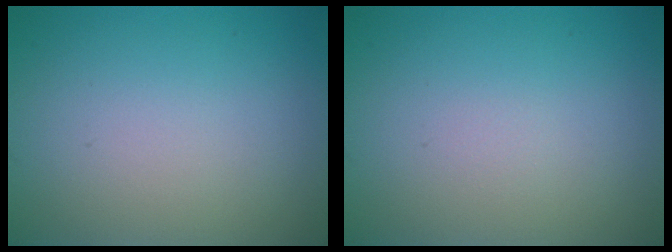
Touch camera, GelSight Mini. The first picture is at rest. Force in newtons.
{"total": 0.0}